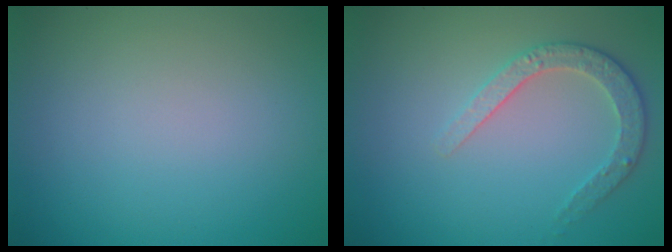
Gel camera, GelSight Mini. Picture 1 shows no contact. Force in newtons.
{"total": 2.9, "press": 2.8, "slide": 0.7}